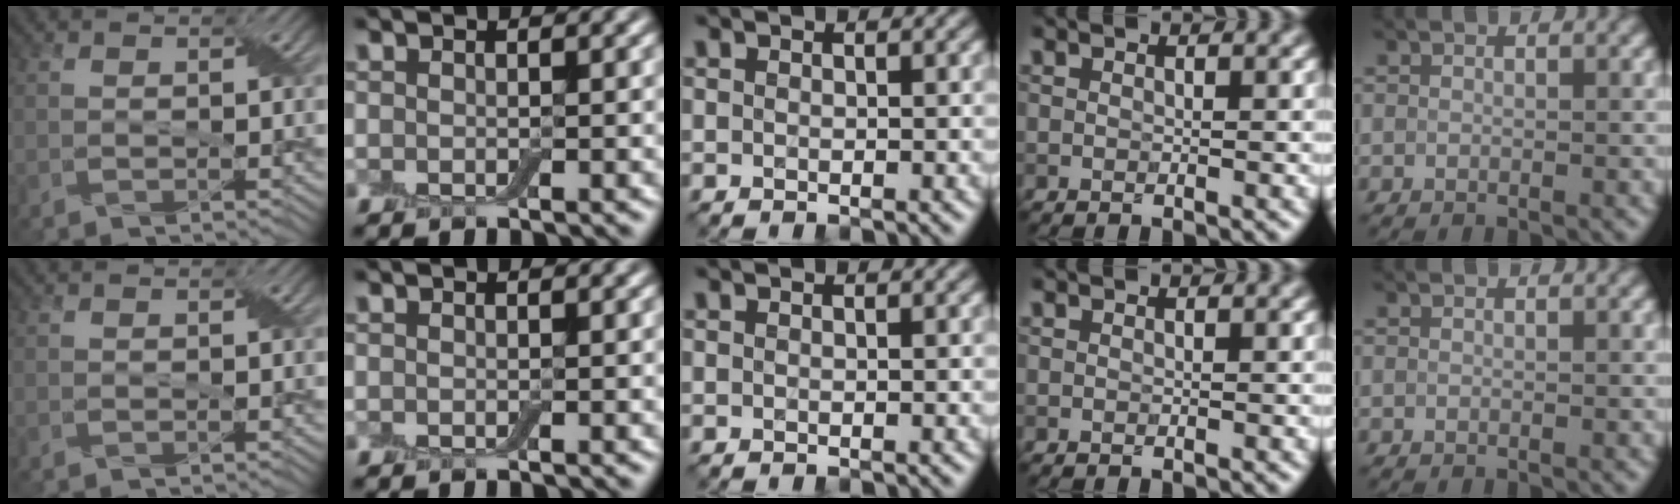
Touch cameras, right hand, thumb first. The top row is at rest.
{}